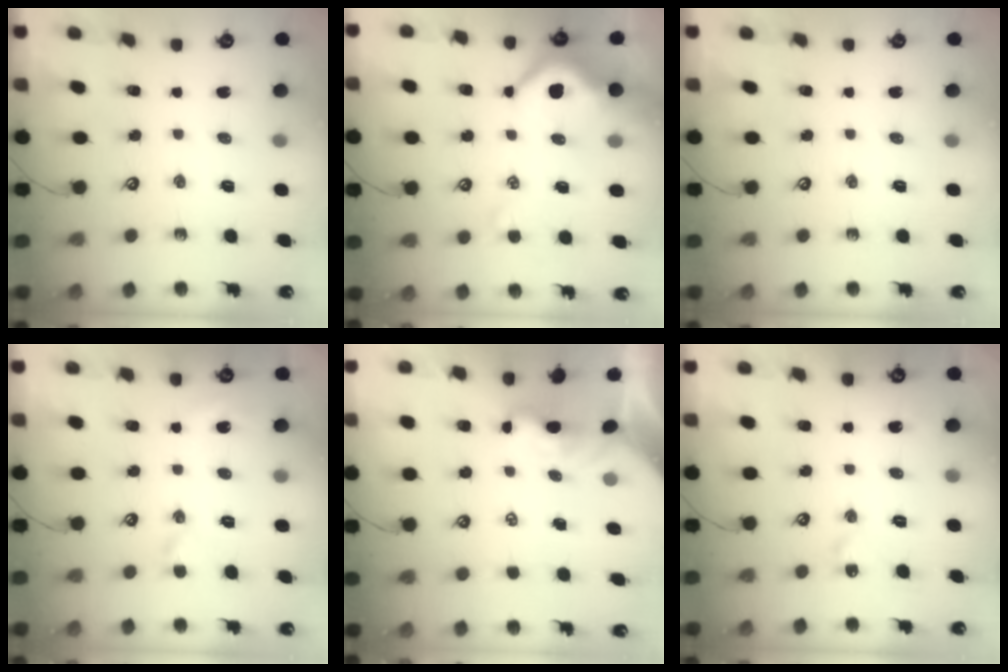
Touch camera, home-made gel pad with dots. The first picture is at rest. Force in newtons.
{"total": 9.2, "press": 9.0, "slide": 1.4}
{"total": 0.0}
{"total": 2.8, "press": 2.7, "slide": 0.6}
{"total": 2.0, "press": 1.9, "slide": 0.4}
{"total": 3.8, "press": 3.7, "slide": 0.8}